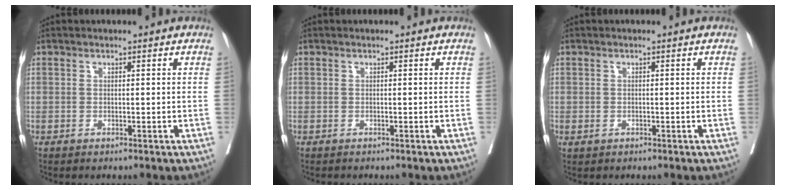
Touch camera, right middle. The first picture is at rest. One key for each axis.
{"total": 0.0}
{"total": 0.6, "fx": -0.2, "fy": 0.4, "fz": 0.4, "tx": -0.009, "ty": 0.000, "tz": 0.004}